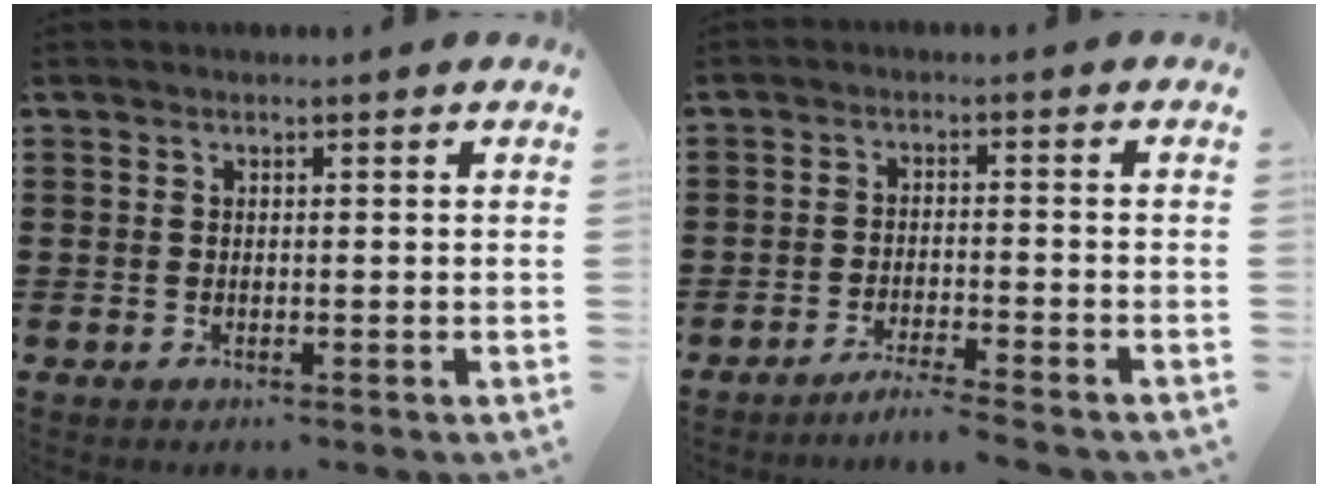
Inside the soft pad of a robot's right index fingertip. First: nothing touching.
{"total": 3.0, "force": [-2.8, -0.4, 1.0], "torque": [-0.018, 0.001, -0.056]}